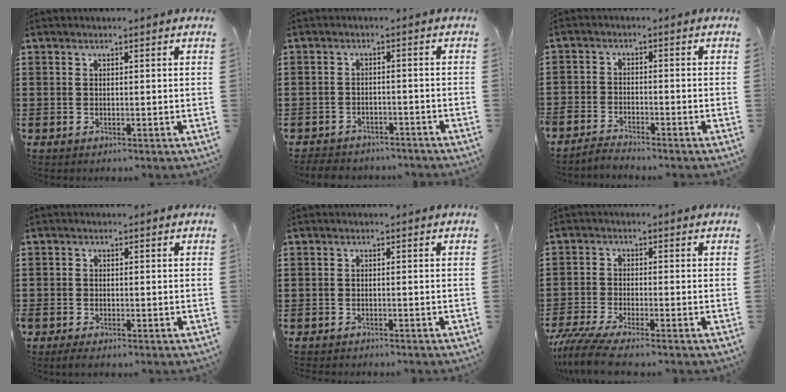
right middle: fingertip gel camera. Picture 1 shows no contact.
{"total": 2.9, "force": [-2.8, 0.6, 0.1], "torque": [-0.007, 0.000, -0.061]}
{"total": 2.7, "force": [-2.7, 0.1, -0.2], "torque": [-0.011, 0.000, -0.060]}
{"total": 1.4, "force": [-1.2, 0.4, 0.7], "torque": [-0.013, 0.002, -0.025]}
{"total": 0.9, "force": [-0.9, 0.0, 0.0], "torque": [-0.002, 0.001, -0.019]}
{"total": 4.7, "force": [-4.0, 0.0, 2.4], "torque": [-0.070, -0.024, -0.083]}